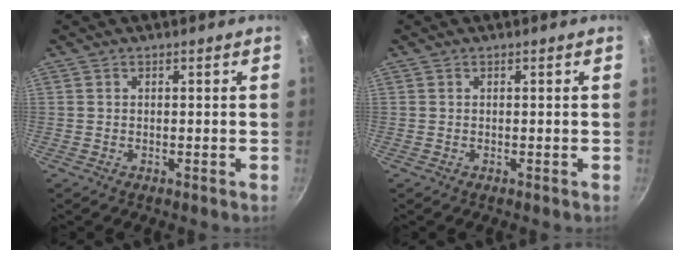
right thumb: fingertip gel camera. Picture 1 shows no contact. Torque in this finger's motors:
{"motor_torque": [0.00, 0.00, -0.01, 0.02, 0.00]}